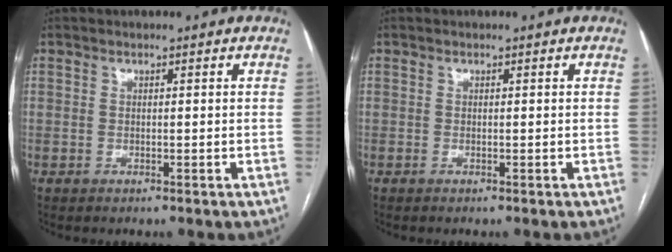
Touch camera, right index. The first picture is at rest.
{"total": 0.0}